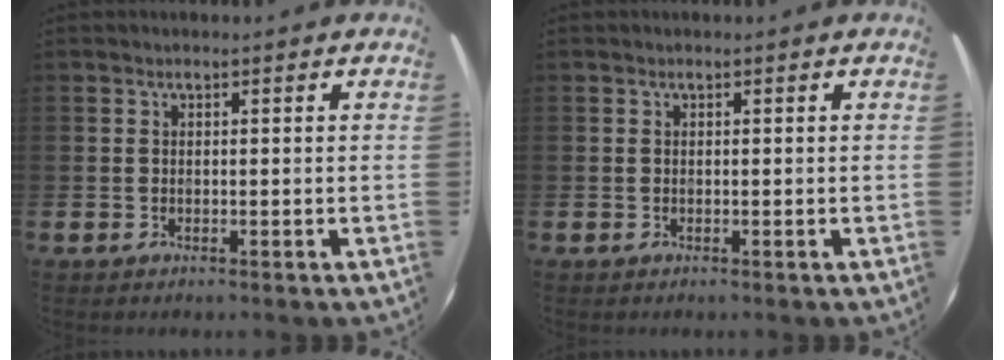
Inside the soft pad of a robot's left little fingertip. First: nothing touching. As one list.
[{"total": 0.0}]